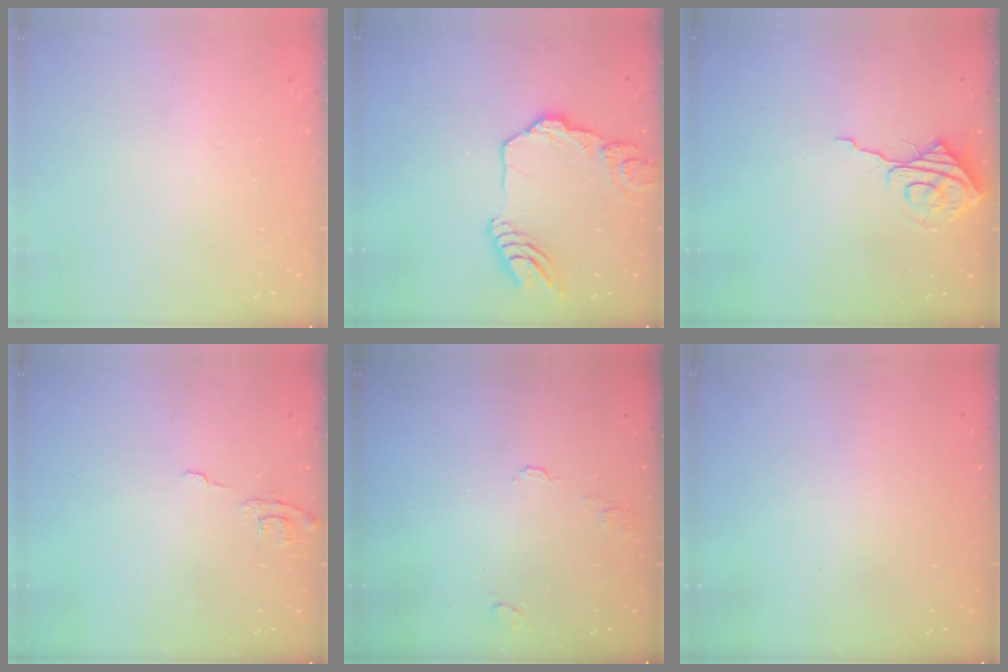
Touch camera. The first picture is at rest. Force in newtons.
{"total": 13.8, "press": 13.7, "slide": 1.4}
{"total": 9.1, "press": 9.1, "slide": 0.7}
{"total": 5.8, "press": 5.8, "slide": 0.5}
{"total": 5.1, "press": 5.1, "slide": 0.5}
{"total": 0.0}